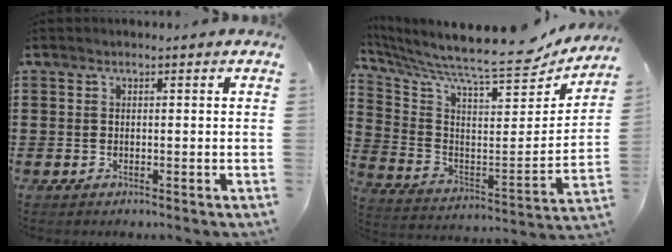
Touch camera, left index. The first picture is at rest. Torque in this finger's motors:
{"motor_torque": [0.47, 0.15, 1.06, 0.21]}